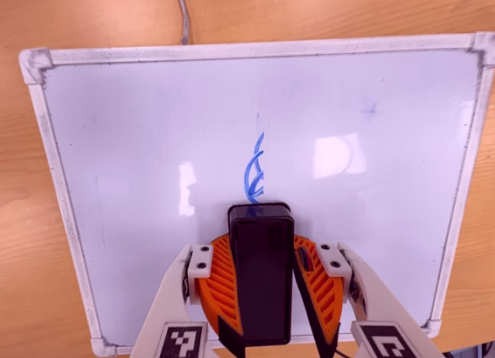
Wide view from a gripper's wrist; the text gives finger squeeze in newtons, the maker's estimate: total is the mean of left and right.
{"total": 9.4, "left": 9.7, "right": 9.1}